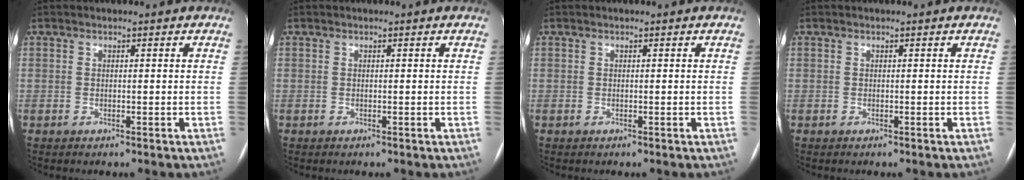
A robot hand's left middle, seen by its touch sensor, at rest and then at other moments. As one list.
[{"total": 0.0}, {"total": 0.0}, {"total": 0.0}]